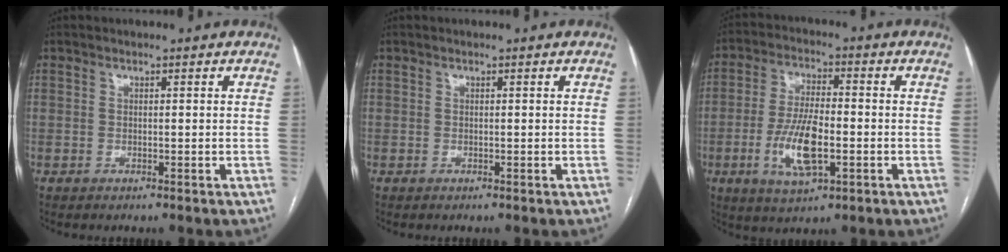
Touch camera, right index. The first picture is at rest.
{"total": 0.0}
{"total": 9.7, "force": [-2.5, 2.8, 9.0], "torque": [-0.188, -0.004, -0.040]}